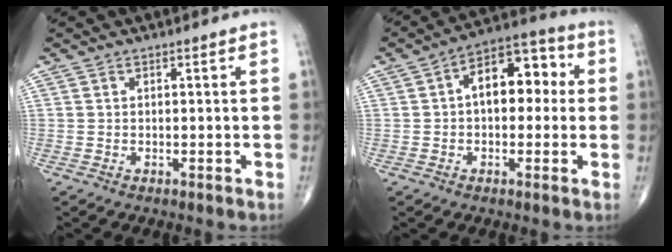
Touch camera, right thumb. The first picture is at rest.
{"total": 11.8, "force": [1.3, 7.0, 9.4], "torque": [-0.107, 0.036, 0.008]}